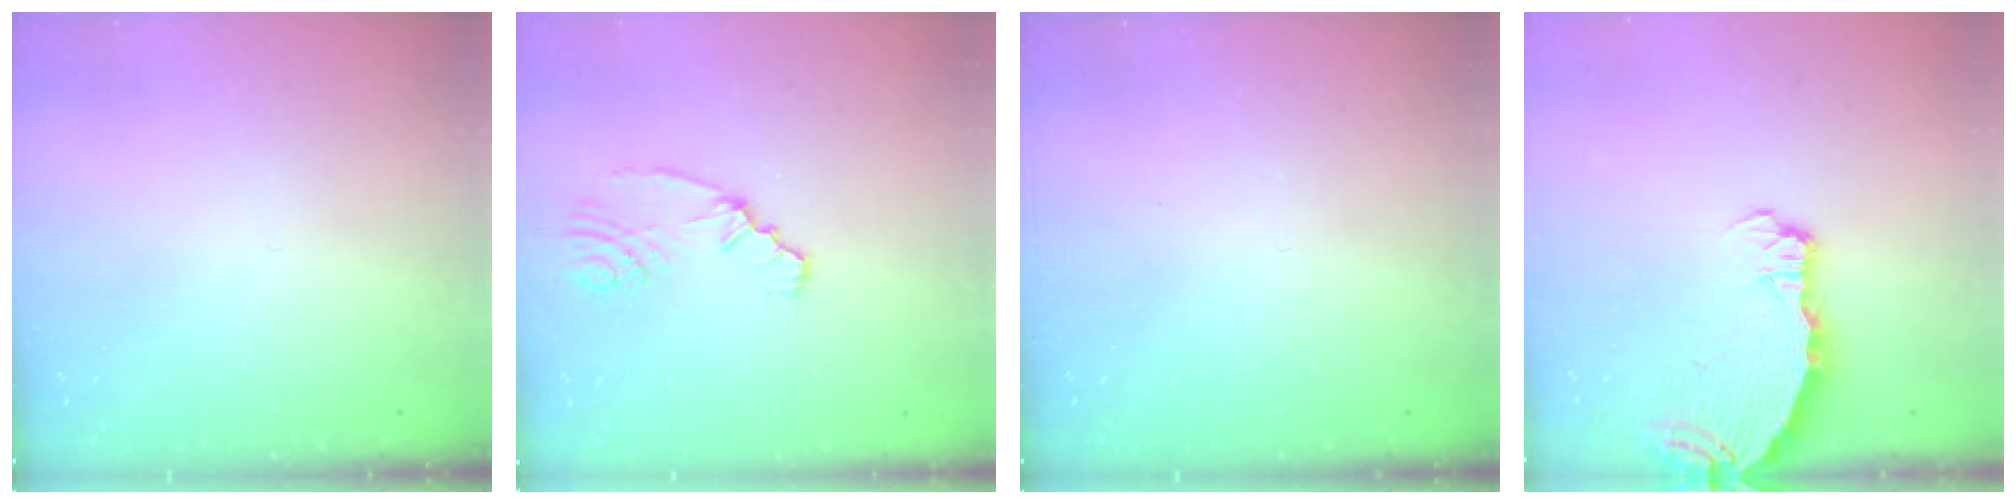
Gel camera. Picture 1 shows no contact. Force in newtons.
{"total": 2.5, "press": 2.3, "slide": 0.9}
{"total": 0.0}
{"total": 4.9, "press": 4.3, "slide": 2.3}